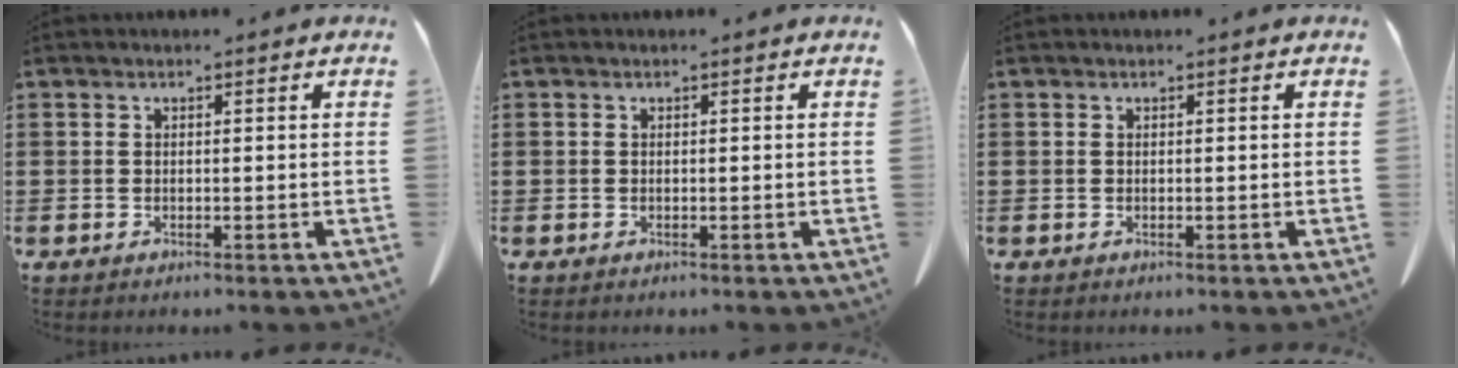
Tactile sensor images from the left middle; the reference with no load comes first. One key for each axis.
{"total": 0.0}
{"total": 0.0}